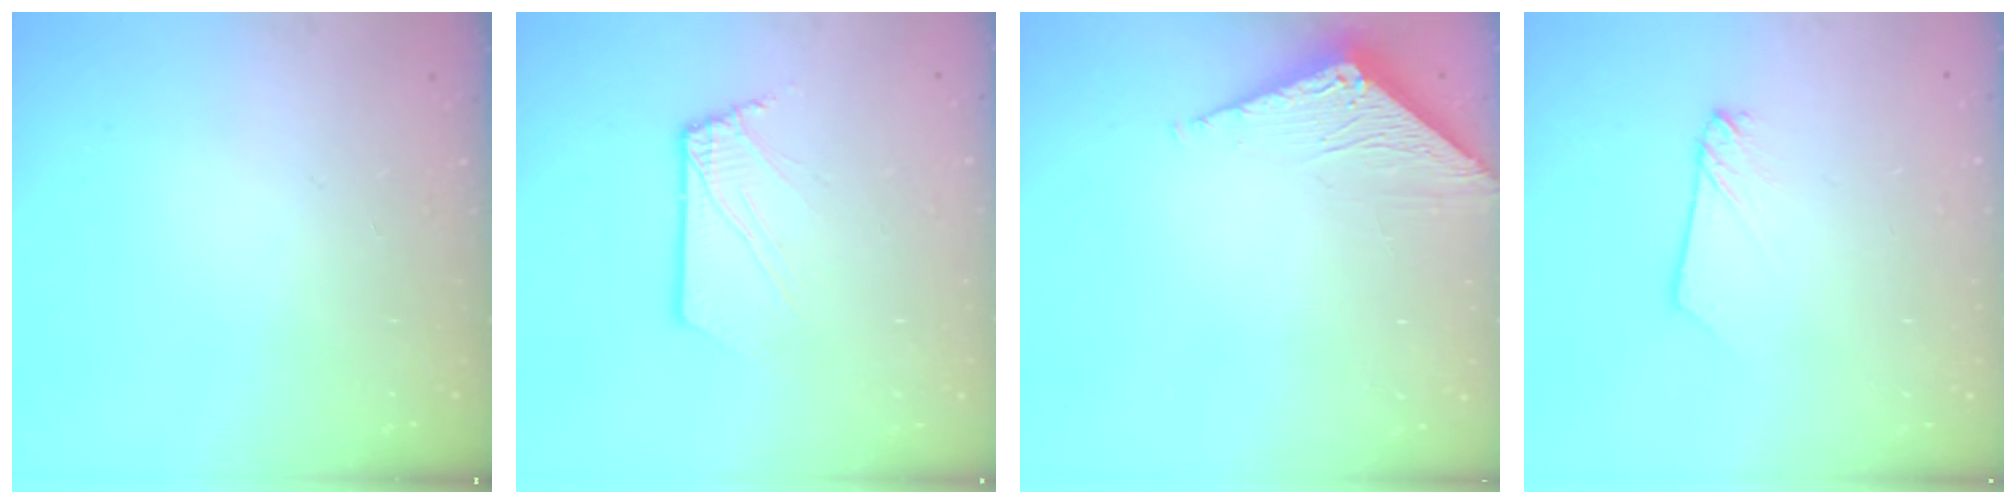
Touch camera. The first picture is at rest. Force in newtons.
{"total": 2.5, "press": 2.5, "slide": 0.3}
{"total": 3.0, "press": 3.0, "slide": 0.2}
{"total": 2.2, "press": 2.2, "slide": 0.1}